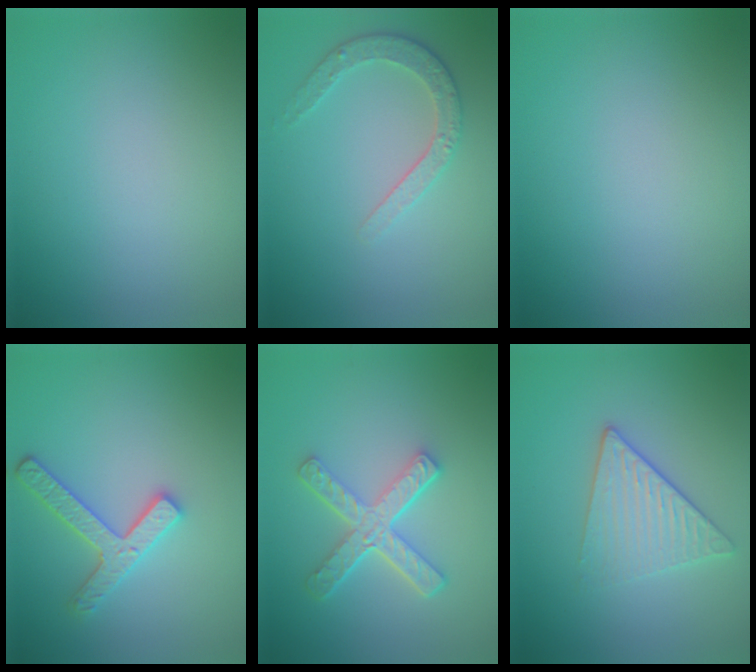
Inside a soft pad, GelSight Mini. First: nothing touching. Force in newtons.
{"total": 2.6, "press": 2.5, "slide": 0.8}
{"total": 0.0}
{"total": 3.2, "press": 3.0, "slide": 0.9}
{"total": 4.8, "press": 3.4, "slide": 3.4}
{"total": 3.3, "press": 2.9, "slide": 1.5}